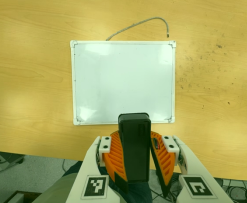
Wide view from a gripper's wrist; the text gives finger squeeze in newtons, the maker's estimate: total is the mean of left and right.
{"total": 11.2, "left": 10.8, "right": 11.5}